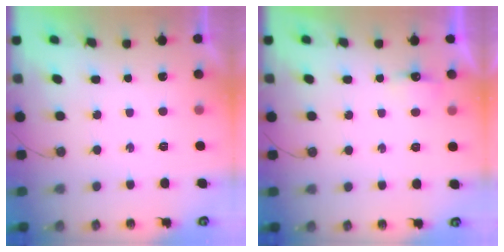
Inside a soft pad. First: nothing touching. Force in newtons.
{"total": 4.3, "press": 4.2, "slide": 0.7}